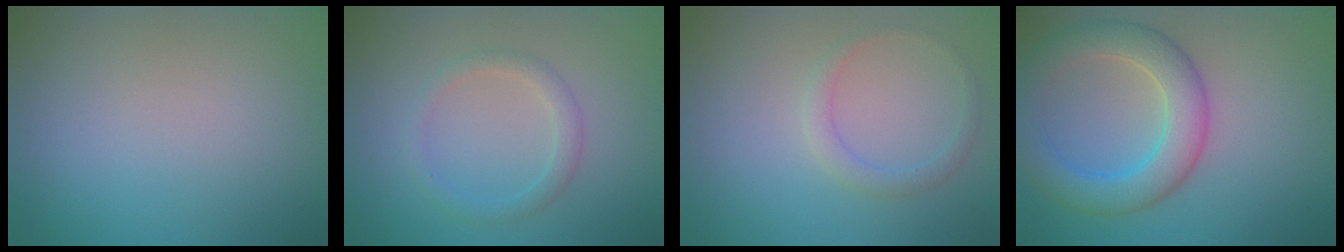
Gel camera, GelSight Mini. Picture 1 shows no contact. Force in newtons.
{"total": 1.9, "press": 1.9, "slide": 0.1}
{"total": 1.6, "press": 1.6, "slide": 0.2}
{"total": 6.1, "press": 6.1, "slide": 0.2}